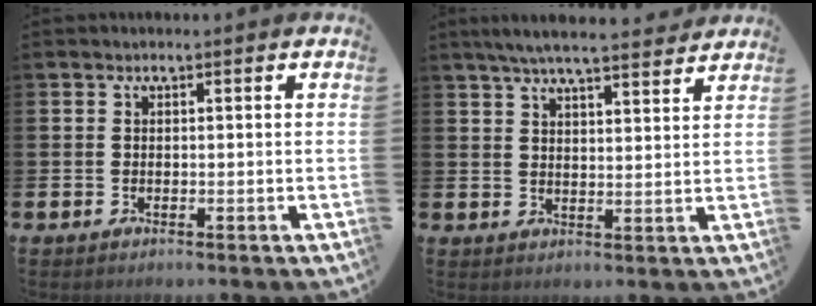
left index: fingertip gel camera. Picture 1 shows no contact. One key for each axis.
{"total": 6.0, "fx": 5.7, "fy": 0.4, "fz": 1.9, "tx": -0.047, "ty": -0.025, "tz": 0.101}